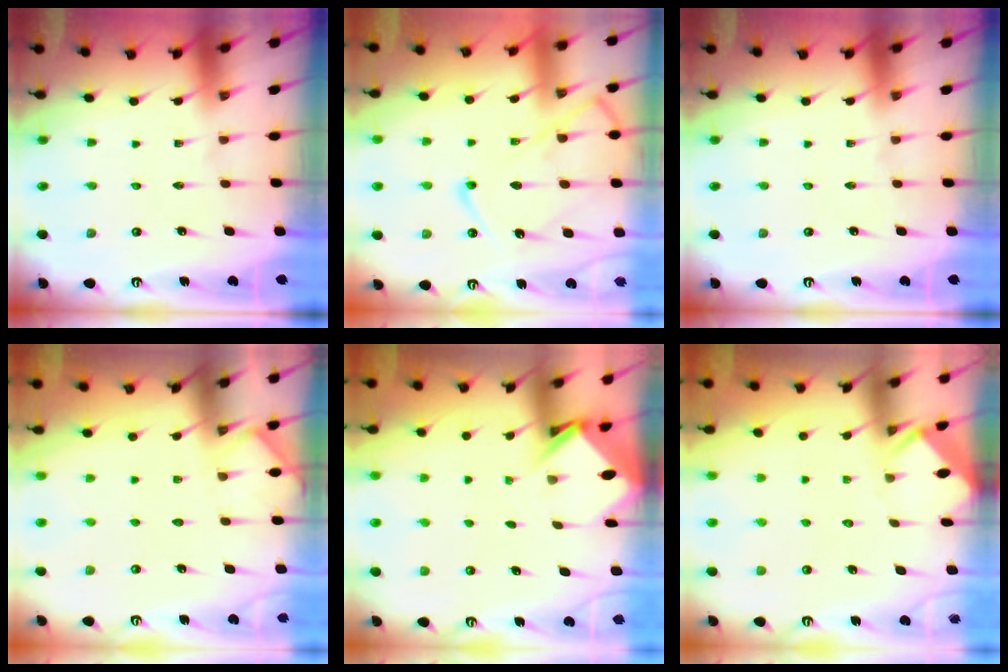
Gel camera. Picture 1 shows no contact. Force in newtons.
{"total": 12.9, "press": 12.8, "slide": 1.4}
{"total": 0.0}
{"total": 3.8, "press": 3.8, "slide": 0.5}
{"total": 2.9, "press": 2.9, "slide": 0.2}
{"total": 3.4, "press": 3.3, "slide": 0.5}